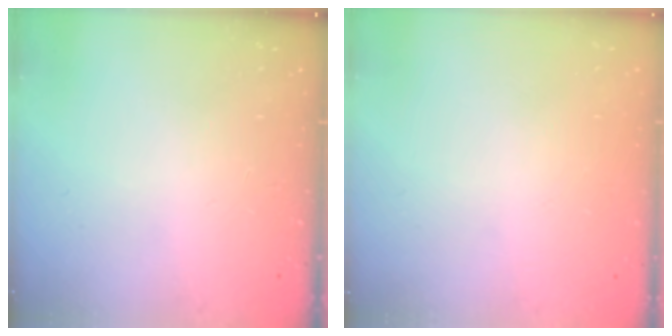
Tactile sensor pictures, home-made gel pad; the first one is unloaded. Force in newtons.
{"total": 0.0}